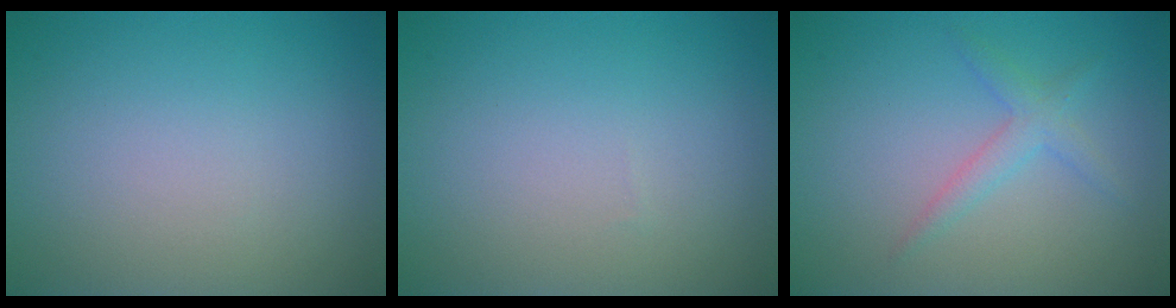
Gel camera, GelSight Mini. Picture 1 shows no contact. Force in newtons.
{"total": 0.0}
{"total": 1.9, "press": 1.9, "slide": 0.1}